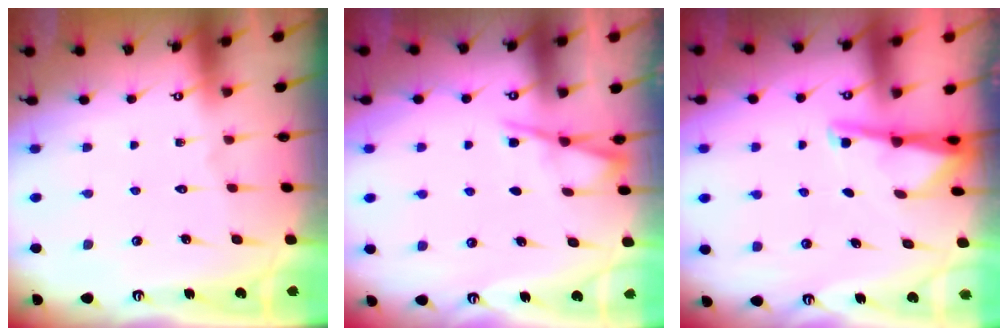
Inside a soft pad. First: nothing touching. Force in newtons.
{"total": 3.6, "press": 3.6, "slide": 0.5}
{"total": 3.9, "press": 3.9, "slide": 0.6}